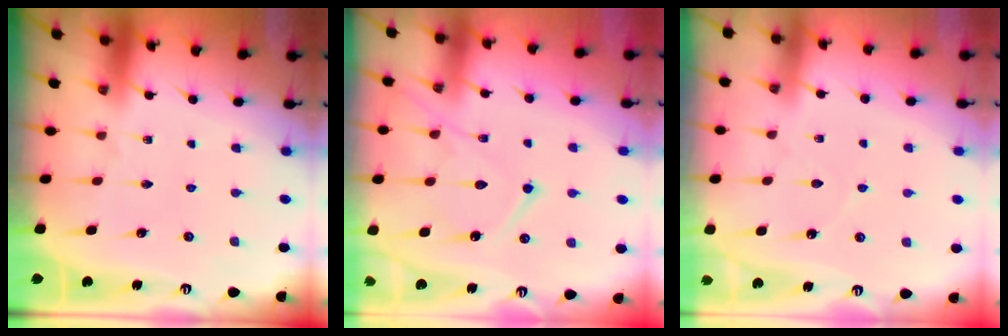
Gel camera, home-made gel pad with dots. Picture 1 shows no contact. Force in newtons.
{"total": 12.0, "press": 11.9, "slide": 1.4}
{"total": 2.7, "press": 2.7, "slide": 0.3}